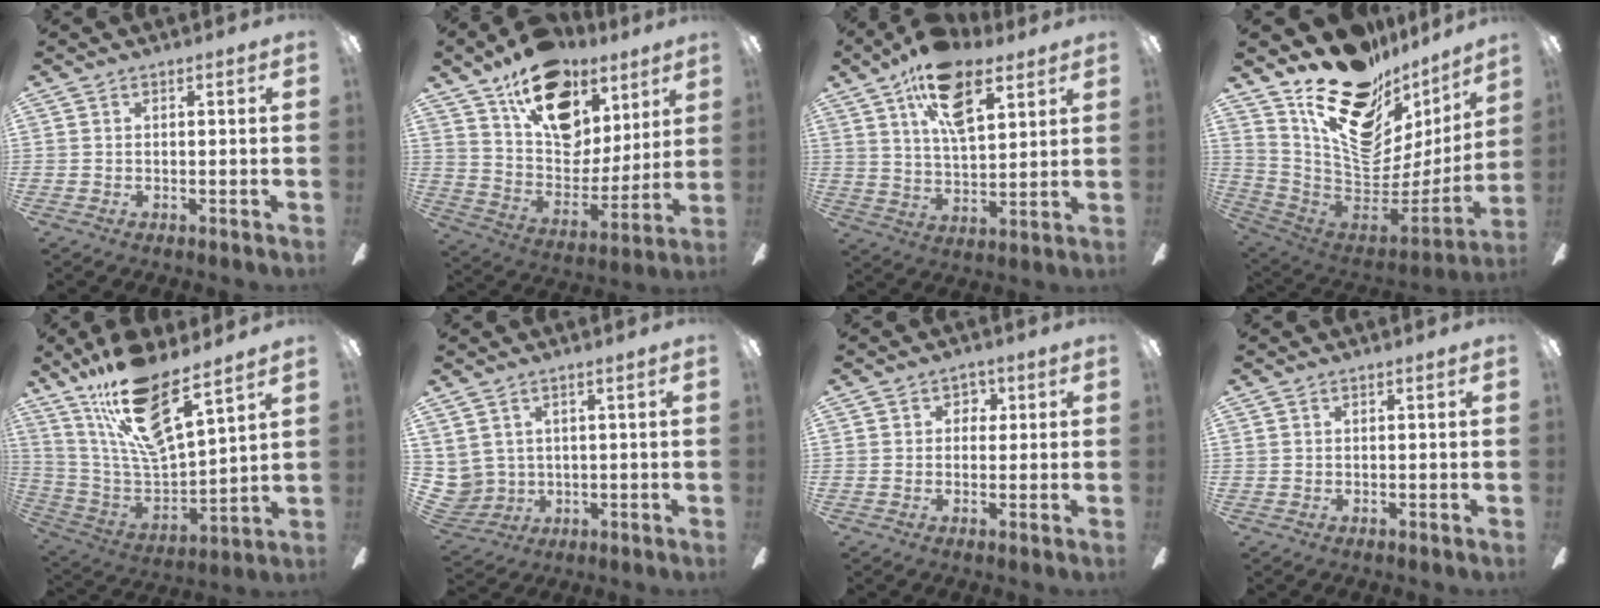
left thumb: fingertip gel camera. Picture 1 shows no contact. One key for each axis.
{"total": 20.0, "fx": 12.6, "fy": 12.0, "fz": 9.9, "tx": -0.153, "ty": -0.073, "tz": 0.228}
{"total": 15.7, "fx": 9.2, "fy": 7.4, "fz": 10.3, "tx": -0.167, "ty": -0.025, "tz": 0.159}
{"total": 23.5, "fx": 15.6, "fy": 12.0, "fz": 12.8, "tx": -0.199, "ty": -0.110, "tz": 0.289}
{"total": 20.6, "fx": 14.0, "fy": 6.4, "fz": 13.7, "tx": -0.255, "ty": -0.083, "tz": 0.242}
{"total": 5.0, "fx": 2.3, "fy": 4.4, "fz": 0.5, "tx": -0.045, "ty": -0.013, "tz": 0.047}
{"total": 2.8, "fx": 0.5, "fy": 2.4, "fz": 1.3, "tx": -0.004, "ty": 0.002, "tz": 0.002}
{"total": 0.0}